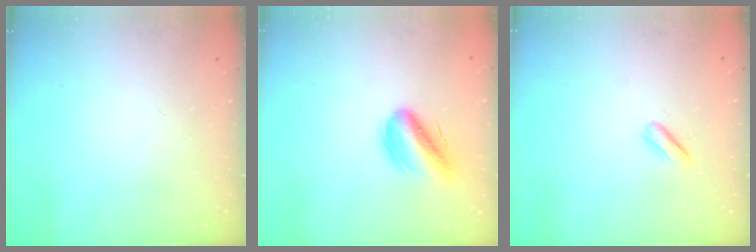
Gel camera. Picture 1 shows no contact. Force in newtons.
{"total": 12.8, "press": 12.3, "slide": 3.4}
{"total": 3.6, "press": 3.5, "slide": 0.8}